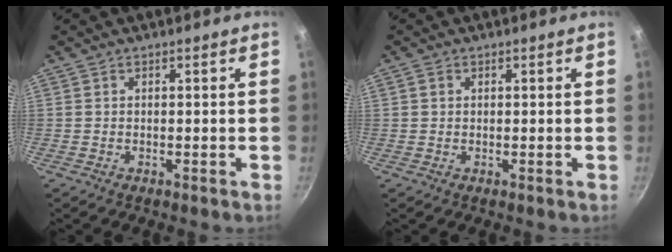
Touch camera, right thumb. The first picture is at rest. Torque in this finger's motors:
{"motor_torque": [-0.04, 0.12, 0.18, 0.41, -0.05]}